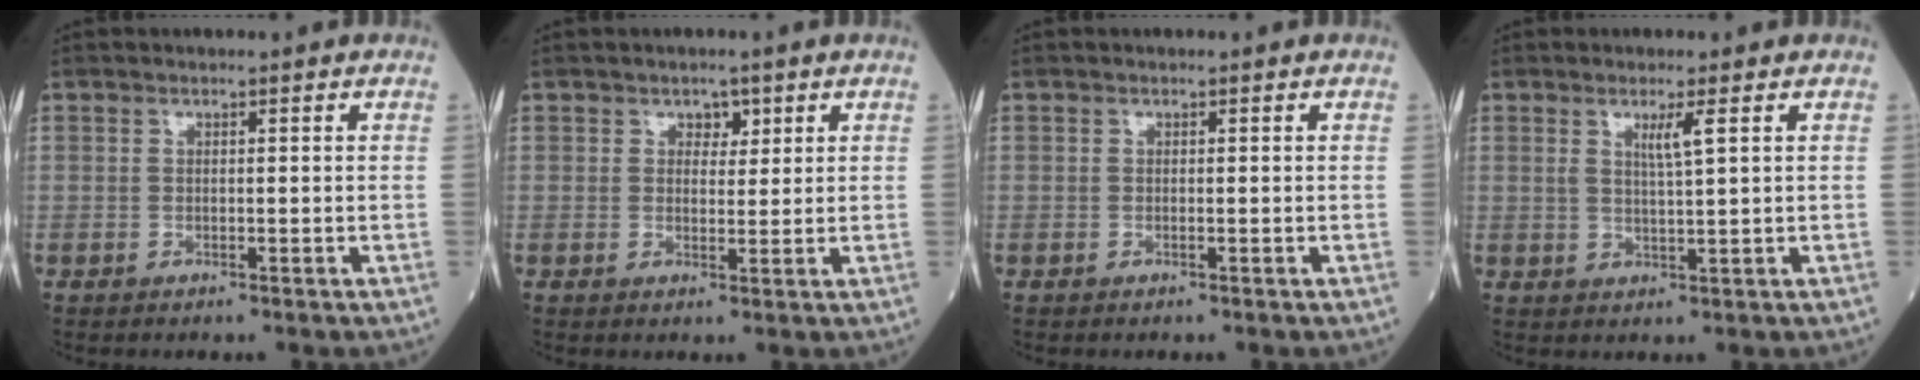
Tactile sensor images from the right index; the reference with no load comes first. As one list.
[{"total": 2.2, "force": [1.1, 1.5, 1.1], "torque": [-0.009, 0.001, 0.016]}, {"total": 0.0}, {"total": 3.1, "force": [1.3, -0.3, 2.8], "torque": [-0.053, -0.006, 0.023]}]